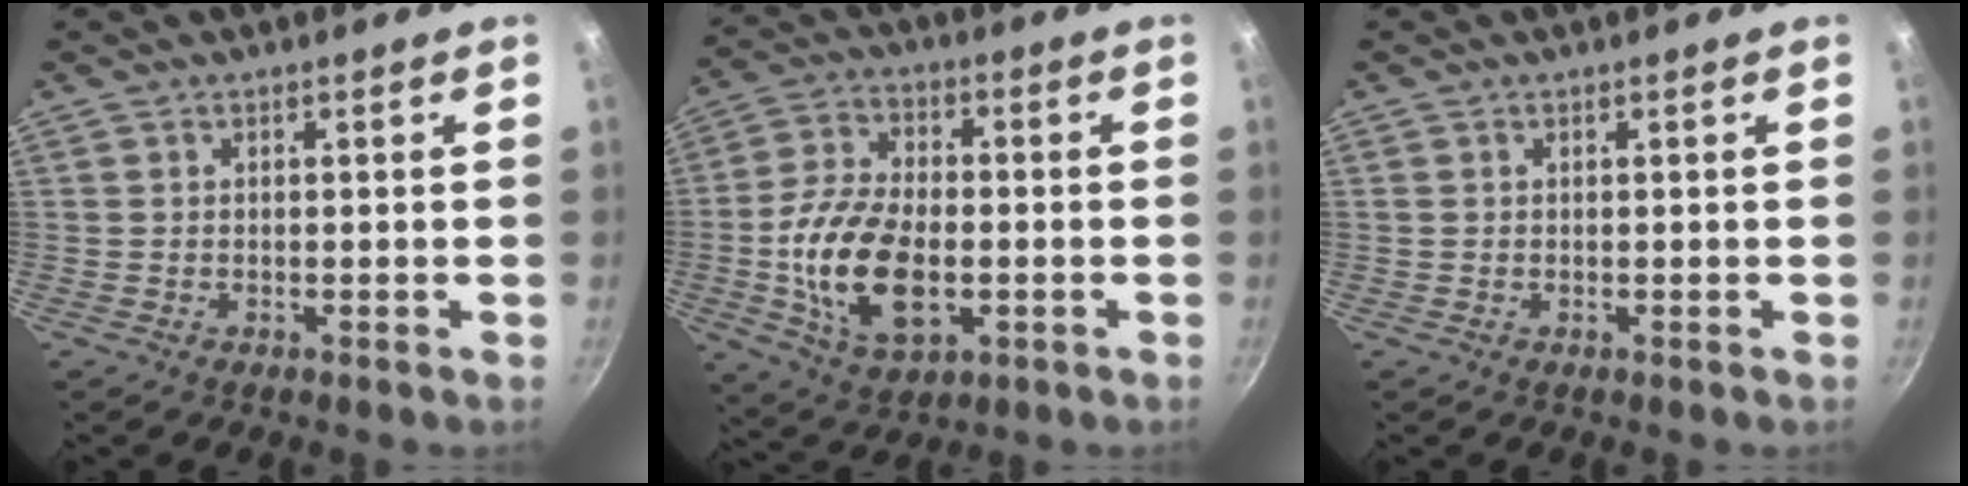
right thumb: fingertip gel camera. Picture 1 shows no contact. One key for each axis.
{"total": 16.3, "fx": -2.9, "fy": 9.4, "fz": 13.0, "tx": -0.237, "ty": 0.016, "tz": -0.050}
{"total": 0.0}